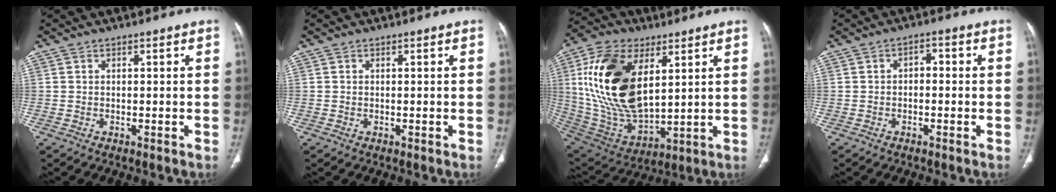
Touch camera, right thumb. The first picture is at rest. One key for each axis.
{"total": 0.0}
{"total": 23.0, "fx": 6.5, "fy": 12.5, "fz": 18.2, "tx": -0.345, "ty": -0.029, "tz": 0.128}
{"total": 2.3, "fx": -0.3, "fy": 1.5, "fz": 1.7, "tx": -0.018, "ty": 0.014, "tz": -0.013}